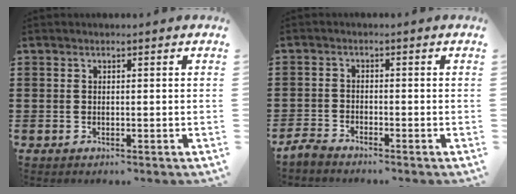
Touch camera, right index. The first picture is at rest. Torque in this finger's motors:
{"motor_torque": [-1.11, 1.03, -1.05, -0.21]}